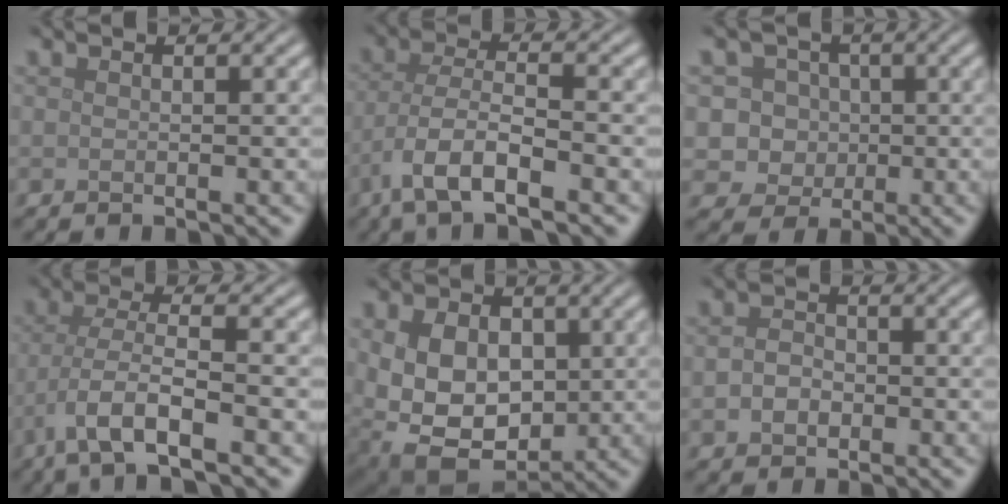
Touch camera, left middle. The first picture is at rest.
{"total": 6.3, "force": [-3.8, 1.8, 4.8], "torque": [-0.098, -0.005, -0.077]}
{"total": 4.8, "force": [0.7, 4.4, 1.6], "torque": [-0.001, 0.012, -0.003]}
{"total": 6.1, "force": [-3.2, 1.6, 4.9], "torque": [-0.094, -0.002, -0.064]}
{"total": 11.0, "force": [-0.6, 8.5, 7.0], "torque": [-0.107, -0.012, -0.009]}
{"total": 2.2, "force": [-0.4, 1.8, 1.3], "torque": [-0.025, -0.003, -0.013]}